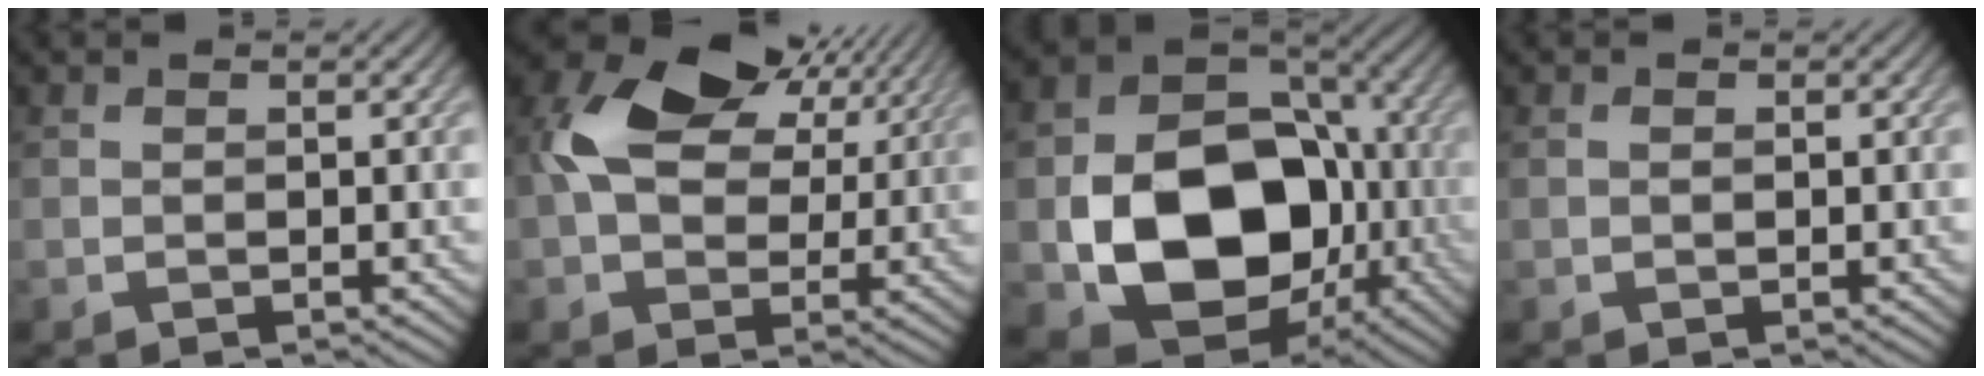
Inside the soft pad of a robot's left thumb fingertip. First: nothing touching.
{"total": 12.4, "force": [3.8, 8.4, 8.3], "torque": [-0.181, 0.012, 0.072]}
{"total": 16.0, "force": [-3.5, 11.7, 10.2], "torque": [-0.166, -0.031, -0.063]}
{"total": 0.7, "force": [0.1, 0.5, 0.5], "torque": [-0.010, 0.001, 0.001]}